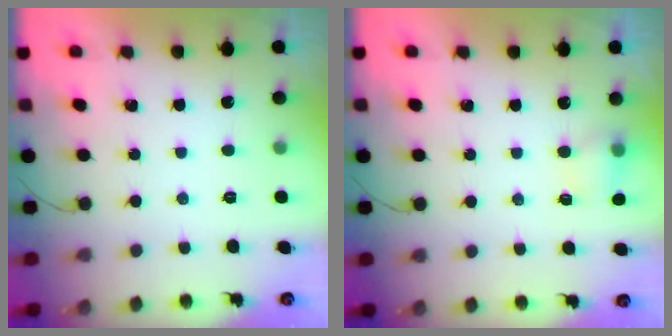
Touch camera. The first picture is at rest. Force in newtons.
{"total": 5.3, "press": 5.0, "slide": 1.7}